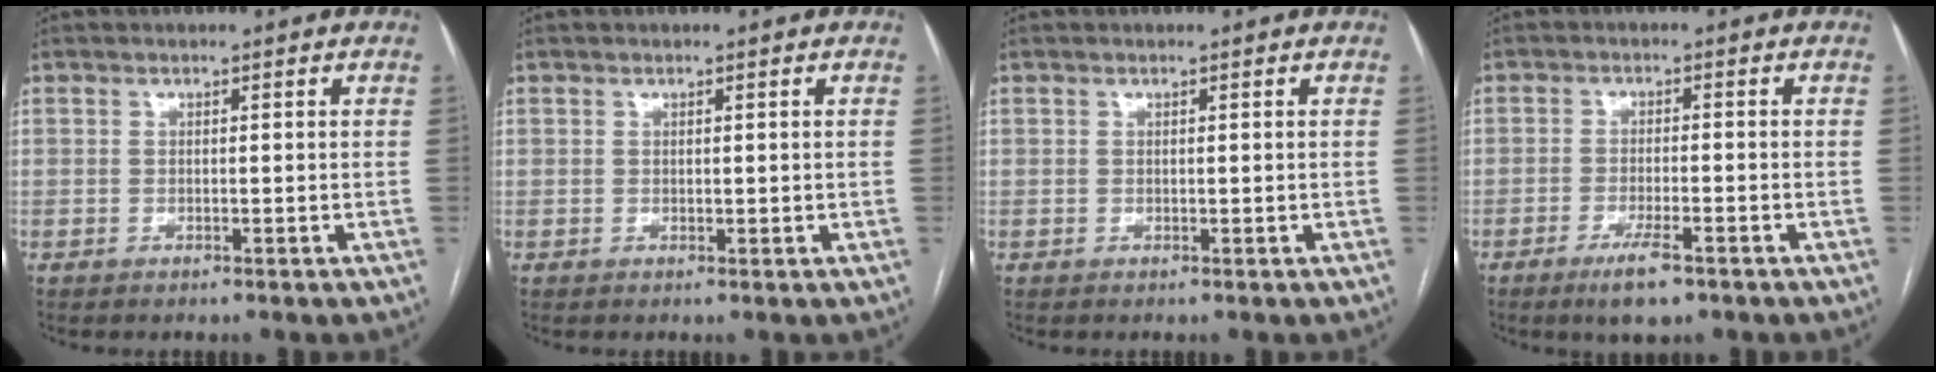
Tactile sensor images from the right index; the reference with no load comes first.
{"total": 0.7, "force": [0.2, 0.4, 0.5], "torque": [-0.009, -0.003, 0.006]}
{"total": 0.0}
{"total": 5.5, "force": [-3.5, 0.9, 4.1], "torque": [-0.080, -0.009, -0.057]}